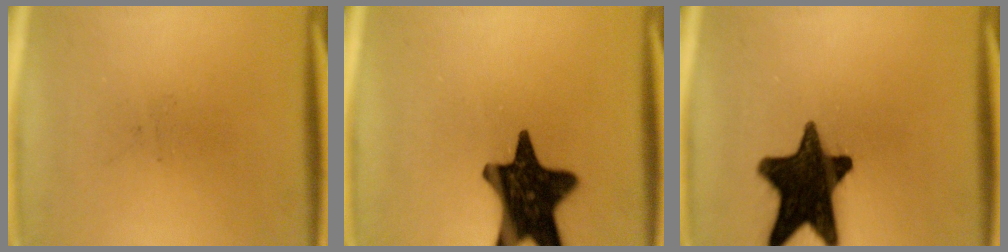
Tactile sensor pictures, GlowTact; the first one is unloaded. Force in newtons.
{"total": 16.9}
{"total": 17.2}